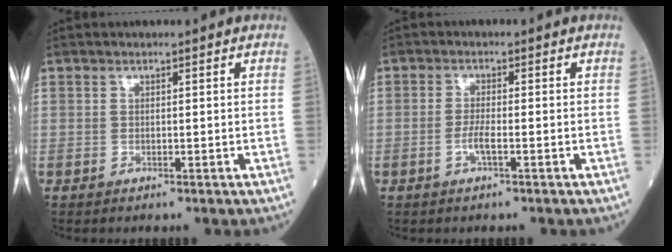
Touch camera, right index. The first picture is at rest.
{"total": 2.3, "force": [-1.0, 0.1, 2.1], "torque": [-0.042, -0.001, -0.021]}